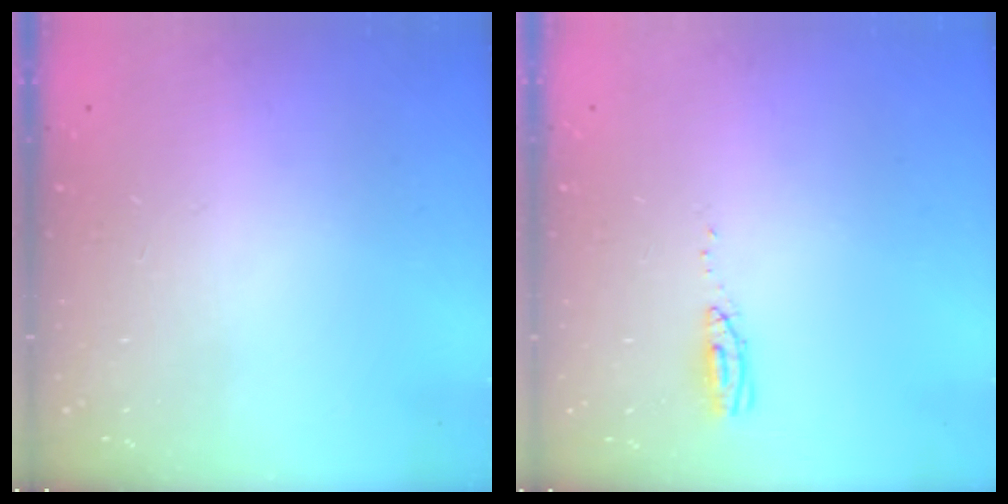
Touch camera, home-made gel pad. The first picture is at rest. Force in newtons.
{"total": 3.6, "press": 3.3, "slide": 1.5}